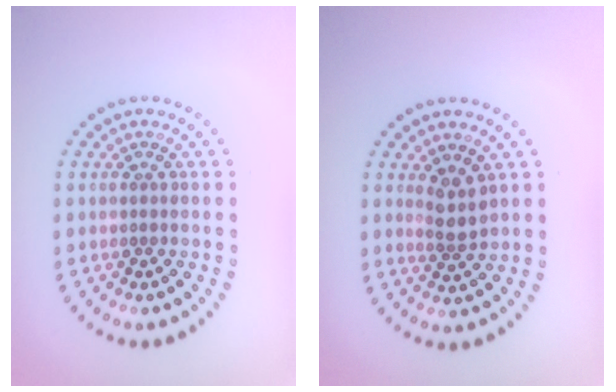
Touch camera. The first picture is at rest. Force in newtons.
{"total": 2.1, "press": 1.8, "slide": 1.2}